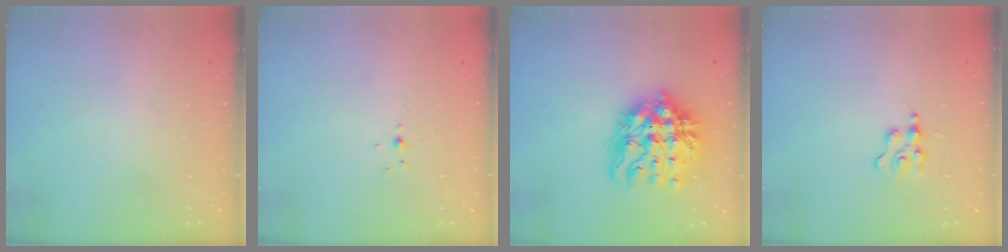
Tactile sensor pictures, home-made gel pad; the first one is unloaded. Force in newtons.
{"total": 3.2, "press": 3.1, "slide": 0.9}
{"total": 17.9, "press": 17.8, "slide": 2.1}
{"total": 1.7, "press": 1.7, "slide": 0.2}